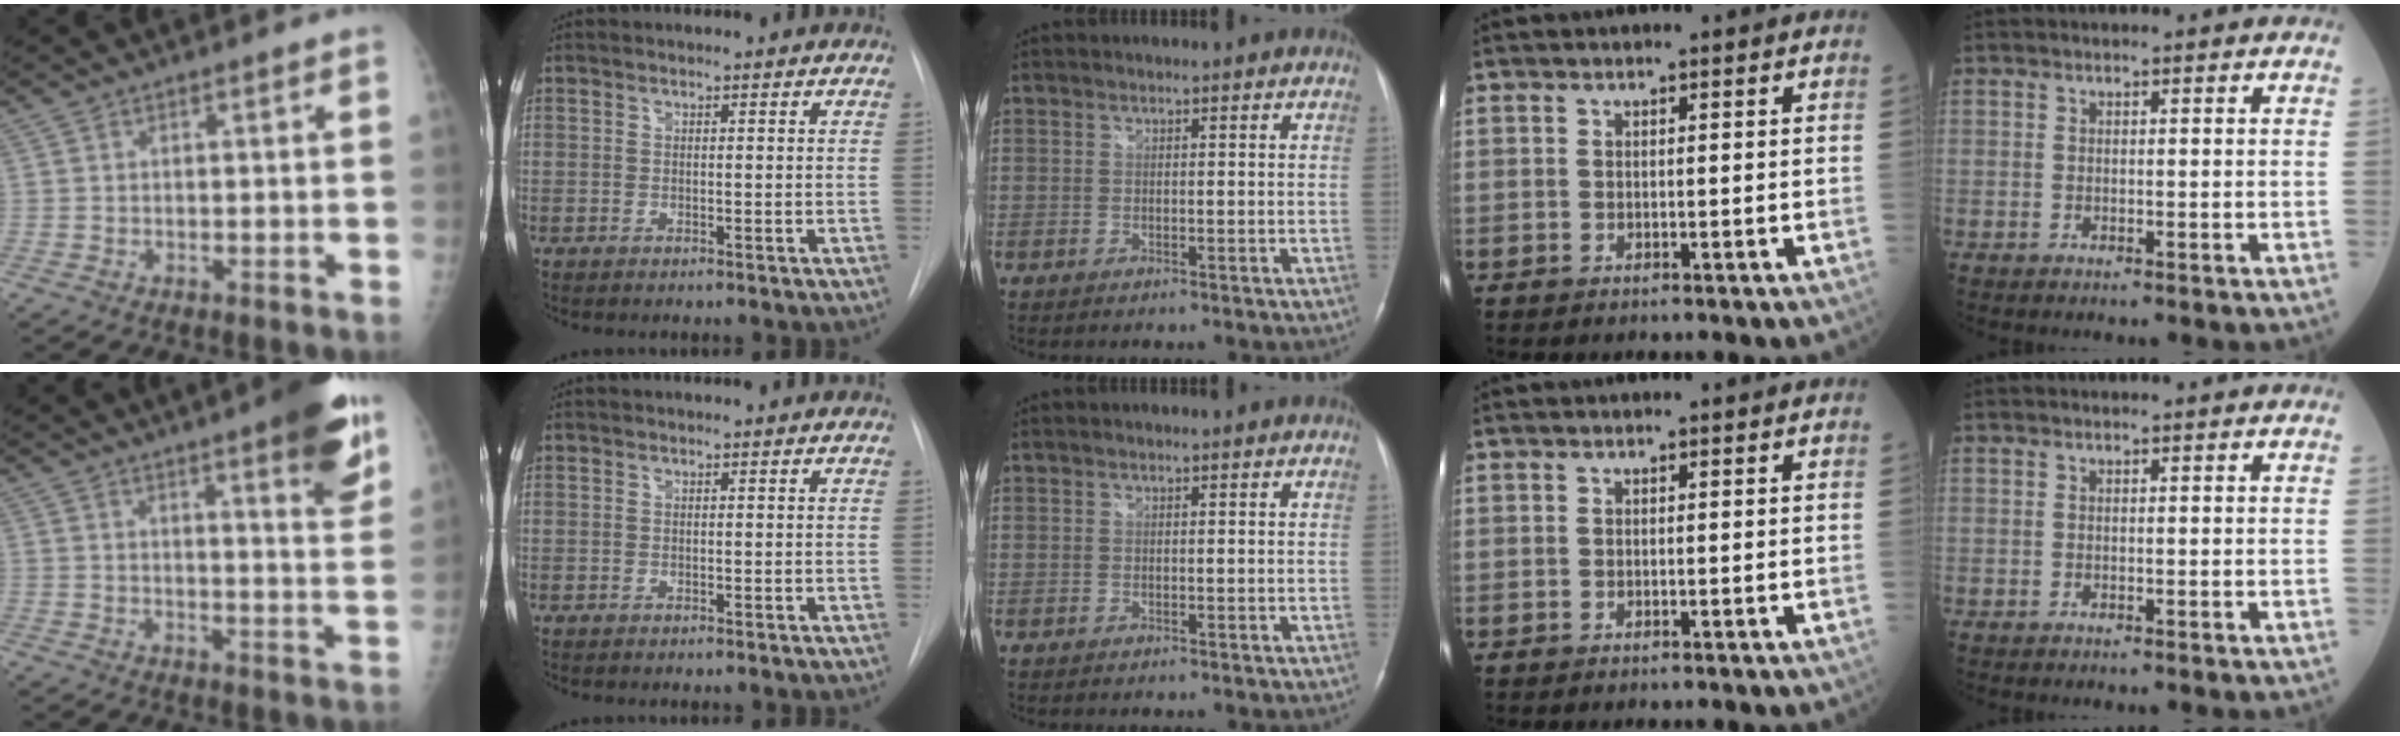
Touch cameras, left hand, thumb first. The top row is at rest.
{"thumb": {"total": 13.9, "force": [8.1, 2.5, 11.0], "torque": [-0.123, -0.038, 0.101]}}